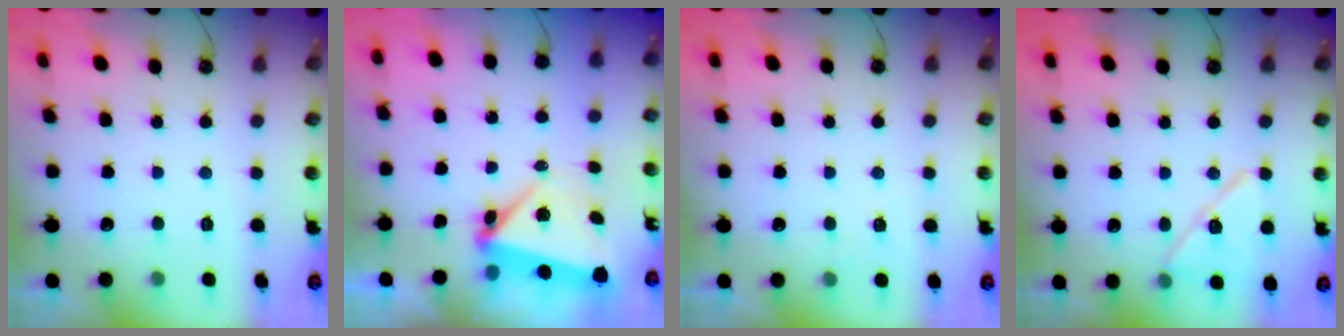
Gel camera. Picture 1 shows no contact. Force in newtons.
{"total": 5.5, "press": 5.5, "slide": 0.4}
{"total": 3.5, "press": 2.4, "slide": 2.5}
{"total": 12.3, "press": 12.2, "slide": 1.3}